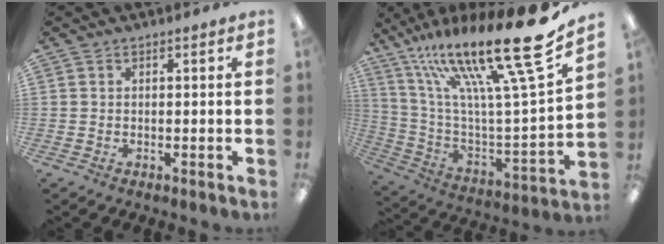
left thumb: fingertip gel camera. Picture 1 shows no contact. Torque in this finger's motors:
{"motor_torque": [0.61, 0.41, 1.63, -1.17, 0.17]}